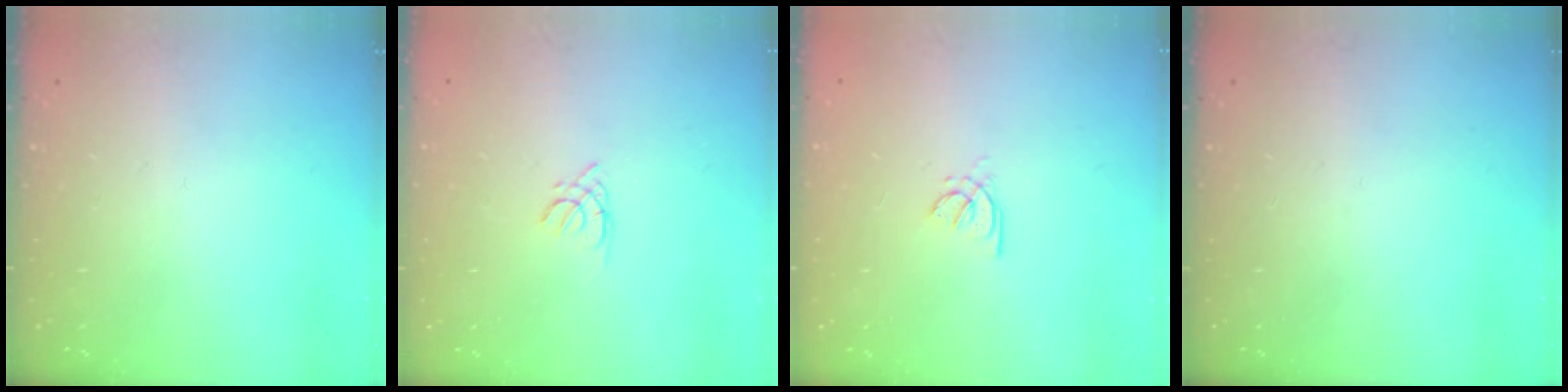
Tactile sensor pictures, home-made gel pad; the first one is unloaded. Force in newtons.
{"total": 1.7, "press": 1.7, "slide": 0.3}
{"total": 1.4, "press": 1.3, "slide": 0.4}
{"total": 0.0}